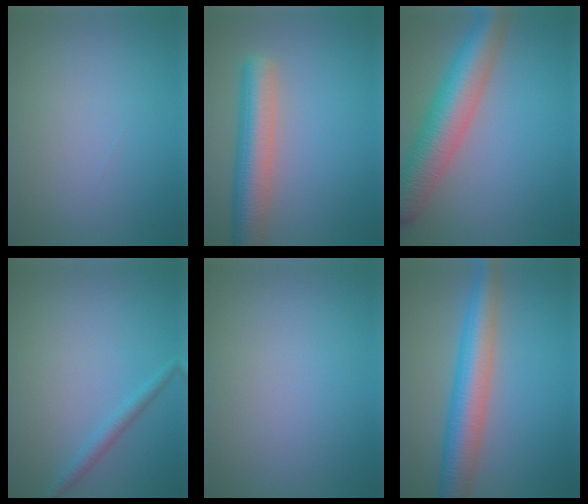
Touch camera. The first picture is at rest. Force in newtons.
{"total": 6.2, "press": 6.1, "slide": 0.4}
{"total": 8.6, "press": 8.6, "slide": 0.2}
{"total": 1.6, "press": 1.6, "slide": 0.1}
{"total": 0.0}
{"total": 6.8, "press": 6.8, "slide": 0.1}